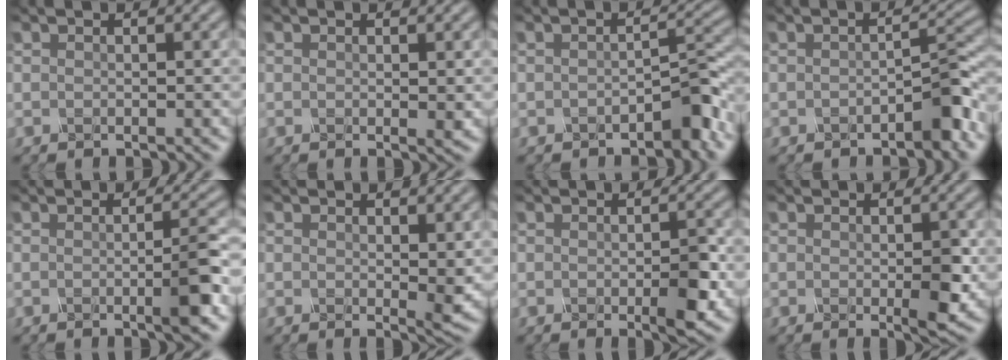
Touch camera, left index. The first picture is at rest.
{"total": 0.8, "force": [0.0, 0.1, 0.8], "torque": [-0.023, -0.002, 0.007]}
{"total": 2.6, "force": [-2.2, 0.3, 1.5], "torque": [-0.029, 0.008, -0.033]}
{"total": 2.5, "force": [-2.0, 0.2, 1.6], "torque": [-0.031, 0.009, -0.030]}
{"total": 3.2, "force": [-1.1, 0.3, 3.0], "torque": [-0.054, -0.002, -0.018]}
{"total": 2.2, "force": [0.0, 0.4, 2.2], "torque": [-0.046, -0.006, 0.007]}
{"total": 2.7, "force": [-1.2, 0.5, 2.3], "torque": [-0.056, -0.005, -0.013]}
{"total": 2.4, "force": [-0.7, 0.5, 2.3], "torque": [-0.052, -0.004, -0.005]}